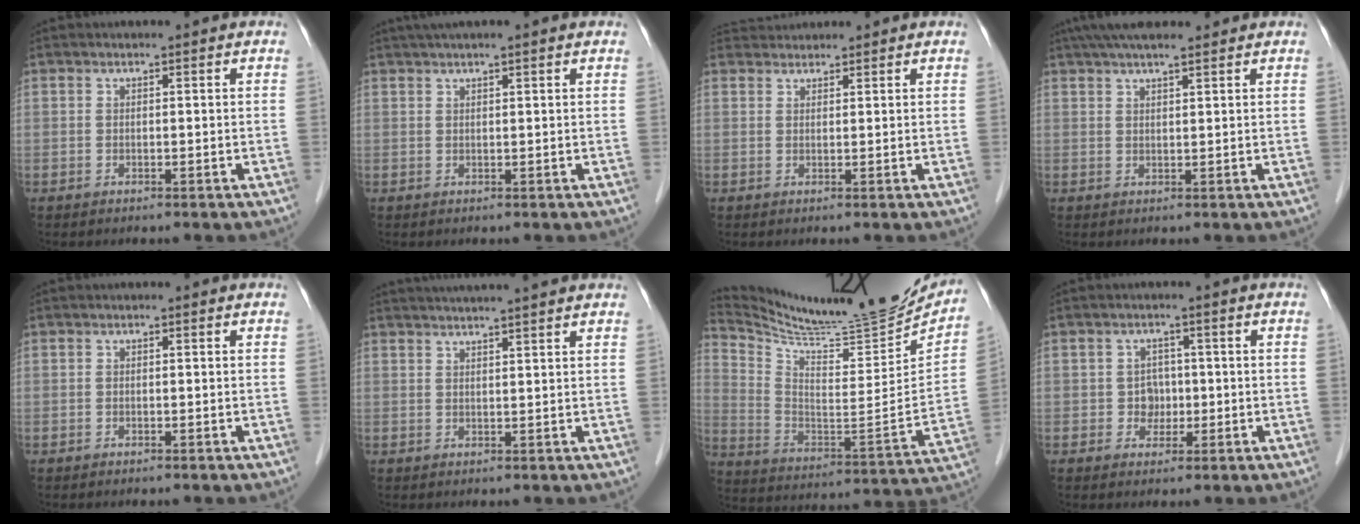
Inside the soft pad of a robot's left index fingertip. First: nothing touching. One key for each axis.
{"total": 5.1, "fx": 4.1, "fy": -0.2, "fz": 3.1, "tx": -0.044, "ty": 0.039, "tz": 0.069}
{"total": 3.2, "fx": 3.1, "fy": 0.5, "fz": -0.3, "tx": 0.003, "ty": 0.026, "tz": 0.060}
{"total": 8.2, "fx": 6.8, "fy": 1.1, "fz": 4.3, "tx": -0.063, "ty": 0.038, "tz": 0.111}
{"total": 0.0}
{"total": 9.6, "fx": 8.5, "fy": -0.4, "fz": 4.5, "tx": -0.065, "ty": 0.033, "tz": 0.109}
{"total": 23.7, "fx": 22.2, "fy": 1.9, "fz": 8.2, "tx": -0.141, "ty": -0.071, "tz": 0.336}
{"total": 2.8, "fx": -0.2, "fy": 2.6, "fz": 1.0, "tx": -0.007, "ty": 0.010, "tz": 0.000}